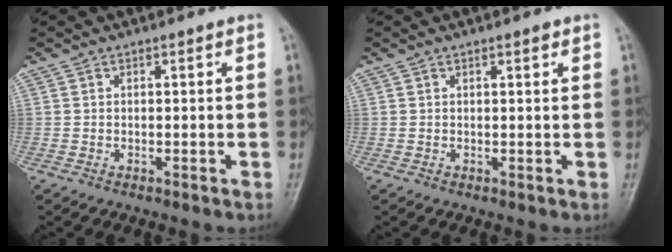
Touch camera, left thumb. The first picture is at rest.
{"total": 1.2, "force": [0.7, 0.3, 0.9], "torque": [-0.013, -0.002, 0.010]}